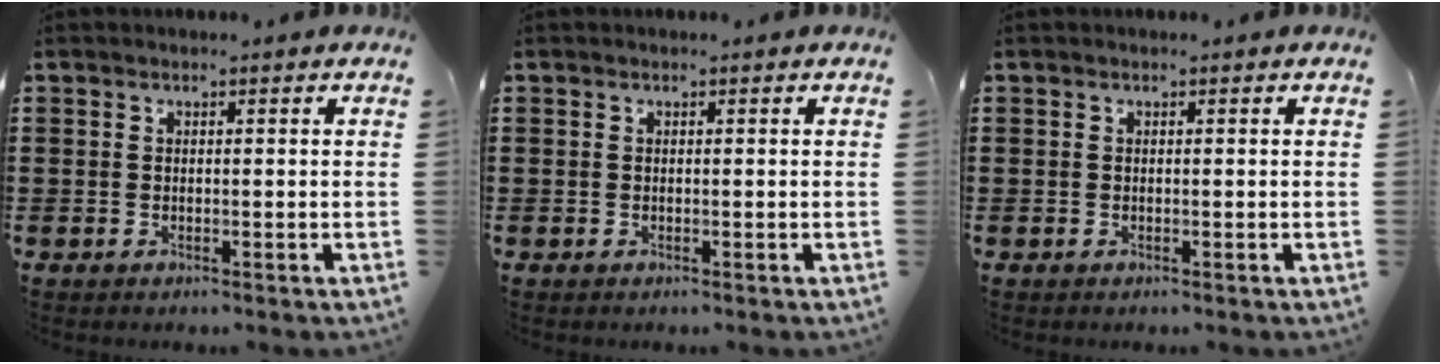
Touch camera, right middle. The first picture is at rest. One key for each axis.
{"total": 0.0}
{"total": 0.0}